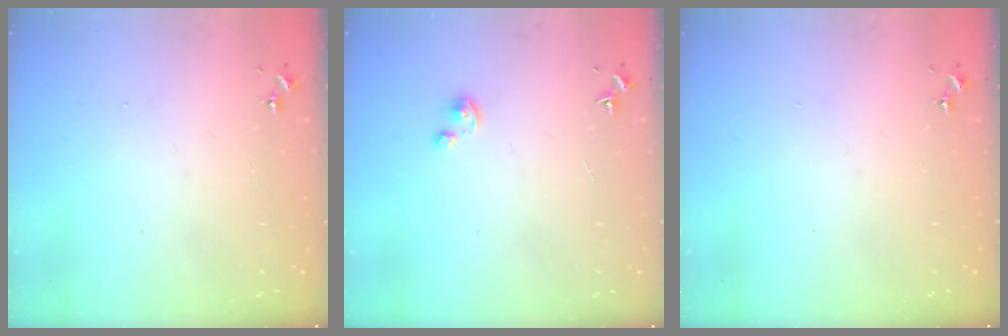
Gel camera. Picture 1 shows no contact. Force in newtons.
{"total": 2.2, "press": 2.2, "slide": 0.2}
{"total": 0.0}